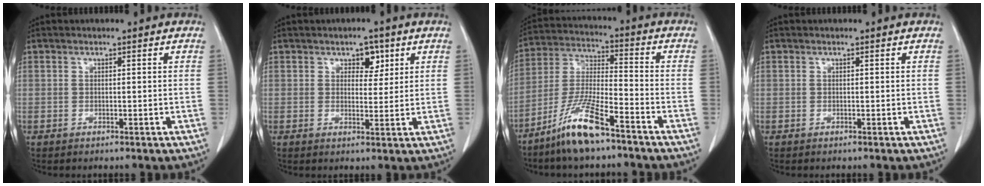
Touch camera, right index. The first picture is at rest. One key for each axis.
{"total": 3.3, "fx": 1.7, "fy": 2.0, "fz": 2.0, "tx": -0.023, "ty": 0.003, "tz": 0.025}
{"total": 11.2, "fx": -7.9, "fy": 1.4, "fz": 7.9, "tx": -0.170, "ty": -0.021, "tz": -0.155}
{"total": 0.0}